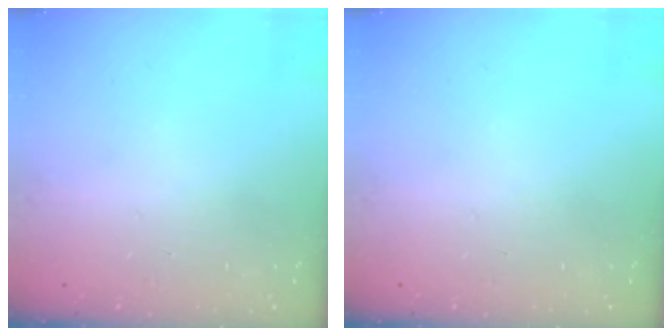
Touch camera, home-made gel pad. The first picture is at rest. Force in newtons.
{"total": 0.0}